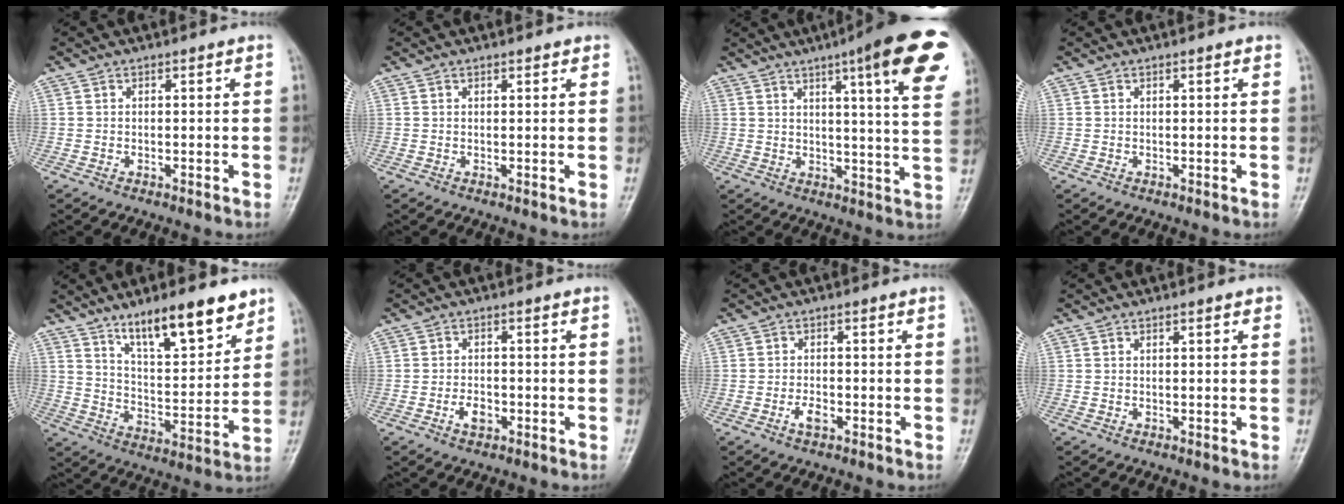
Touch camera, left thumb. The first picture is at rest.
{"total": 0.9, "force": [0.6, 0.3, 0.5], "torque": [-0.007, -0.002, 0.006]}
{"total": 18.8, "force": [9.7, 2.9, 15.9], "torque": [-0.187, -0.031, 0.114]}
{"total": 0.7, "force": [0.4, 0.1, 0.6], "torque": [-0.008, 0.001, 0.003]}
{"total": 14.9, "force": [10.2, 4.2, 9.9], "torque": [-0.129, -0.062, 0.176]}
{"total": 3.0, "force": [-1.4, 1.9, 1.8], "torque": [-0.027, 0.008, -0.025]}
{"total": 2.4, "force": [-1.2, 1.2, 1.6], "torque": [-0.031, 0.008, -0.024]}
{"total": 0.9, "force": [0.4, 0.2, 0.7], "torque": [-0.011, 0.001, 0.004]}